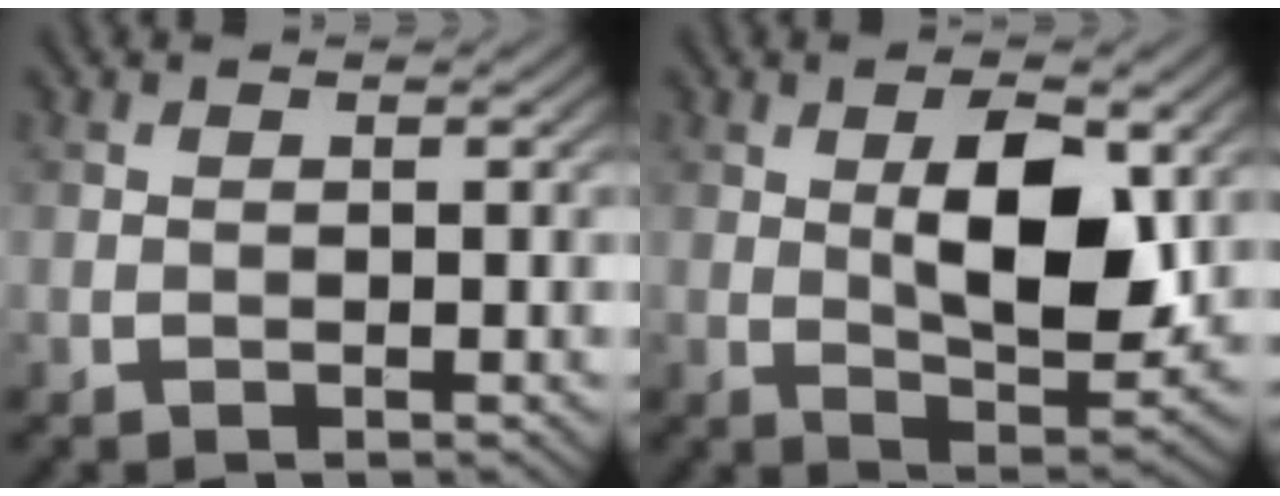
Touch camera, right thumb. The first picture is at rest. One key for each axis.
{"total": 9.6, "fx": 1.9, "fy": 4.1, "fz": 8.4, "tx": -0.141, "ty": -0.004, "tz": 0.036}